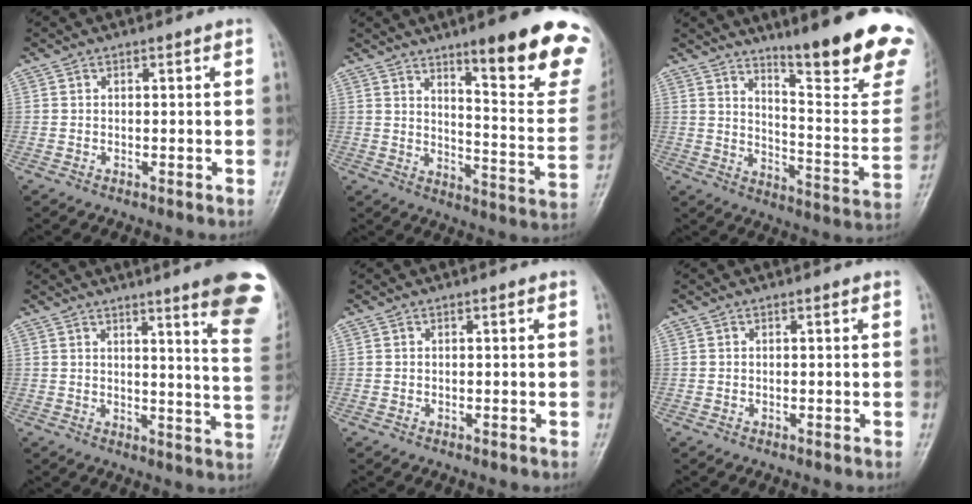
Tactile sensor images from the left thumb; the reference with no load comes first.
{"total": 20.7, "force": [12.6, 3.8, 15.9], "torque": [-0.172, -0.074, 0.179]}
{"total": 22.2, "force": [15.4, 3.6, 15.5], "torque": [-0.184, -0.108, 0.218]}
{"total": 15.4, "force": [9.8, 1.2, 11.9], "torque": [-0.121, -0.057, 0.104]}
{"total": 0.0}
{"total": 0.0}